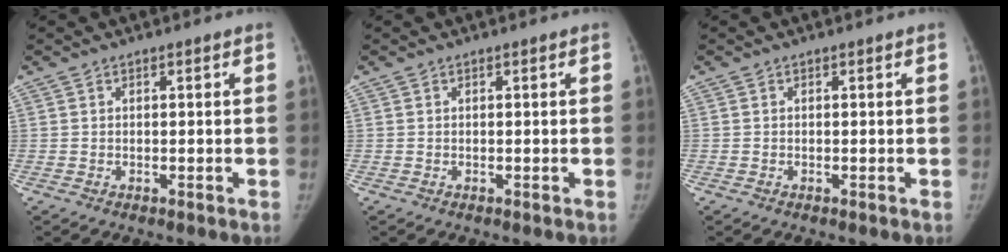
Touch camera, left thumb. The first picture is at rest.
{"total": 0.0}
{"total": 0.0}